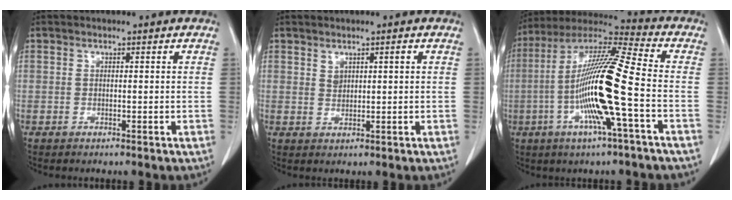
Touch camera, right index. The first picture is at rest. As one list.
[{"total": 1.9, "force": [1.0, 0.8, 1.4], "torque": [-0.025, 0.002, 0.022]}, {"total": 17.2, "force": [-3.7, 0.1, 16.8], "torque": [-0.331, -0.002, -0.082]}]